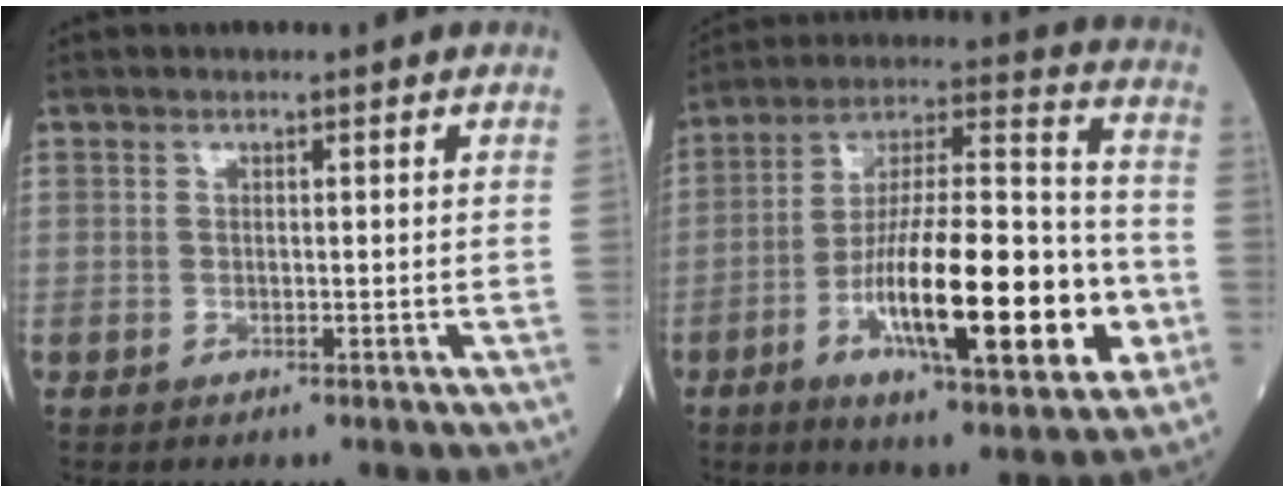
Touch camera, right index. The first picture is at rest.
{"total": 25.2, "force": [-6.8, 6.0, 23.5], "torque": [-0.401, -0.001, -0.103]}